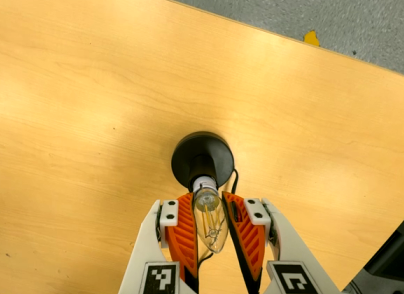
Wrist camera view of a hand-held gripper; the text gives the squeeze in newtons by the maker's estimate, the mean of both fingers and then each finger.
{"total": 12.7, "left": 13.6, "right": 11.7}